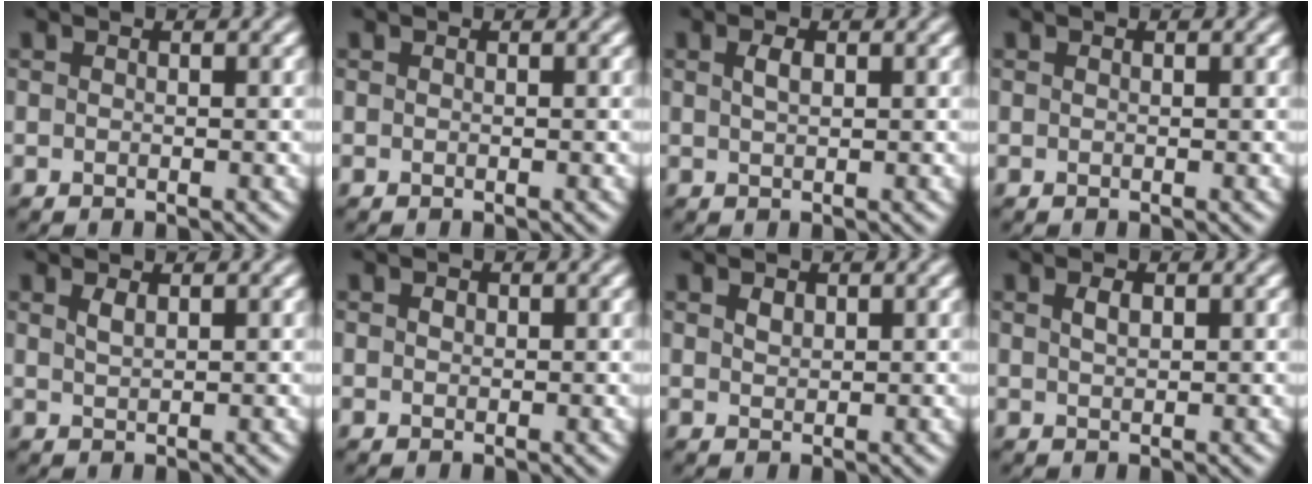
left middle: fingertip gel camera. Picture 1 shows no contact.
{"total": 0.0}
{"total": 1.2, "force": [0.5, 0.5, 1.0], "torque": [-0.021, 0.003, 0.011]}
{"total": 0.0}
{"total": 1.0, "force": [0.7, 0.3, 0.7], "torque": [-0.016, 0.001, 0.014]}
{"total": 0.7, "force": [0.2, 0.5, 0.4], "torque": [-0.006, 0.000, 0.001]}
{"total": 1.0, "force": [0.6, 0.6, 0.5], "torque": [-0.010, 0.001, 0.013]}
{"total": 1.2, "force": [0.6, 0.5, 0.9], "torque": [-0.019, 0.002, 0.012]}